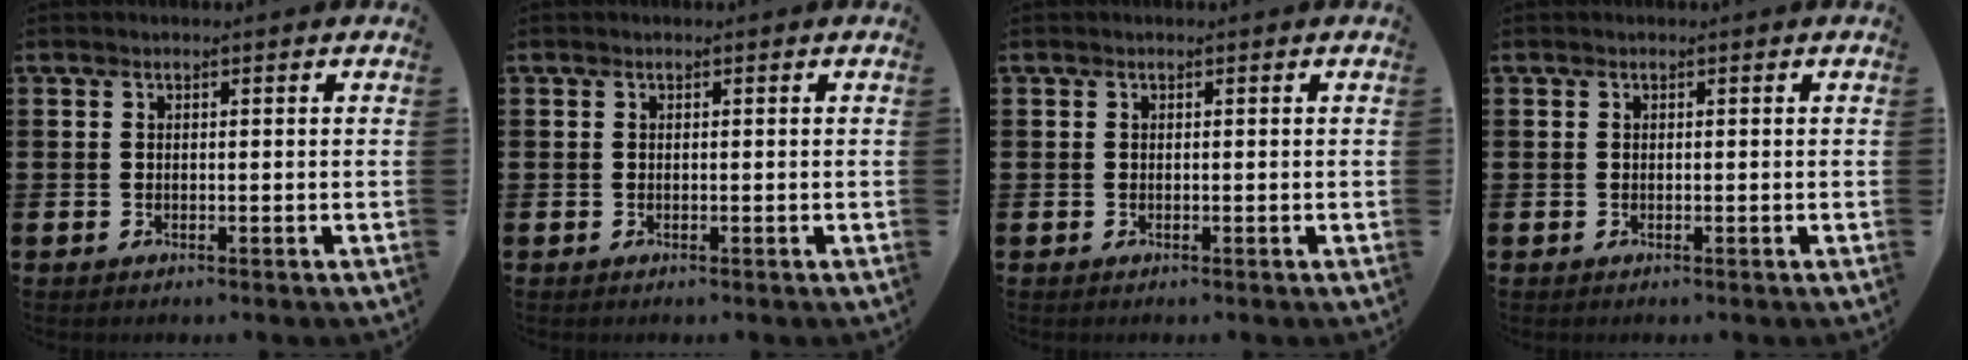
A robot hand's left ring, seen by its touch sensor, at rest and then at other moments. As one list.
[{"total": 0.0}, {"total": 0.0}, {"total": 0.0}]